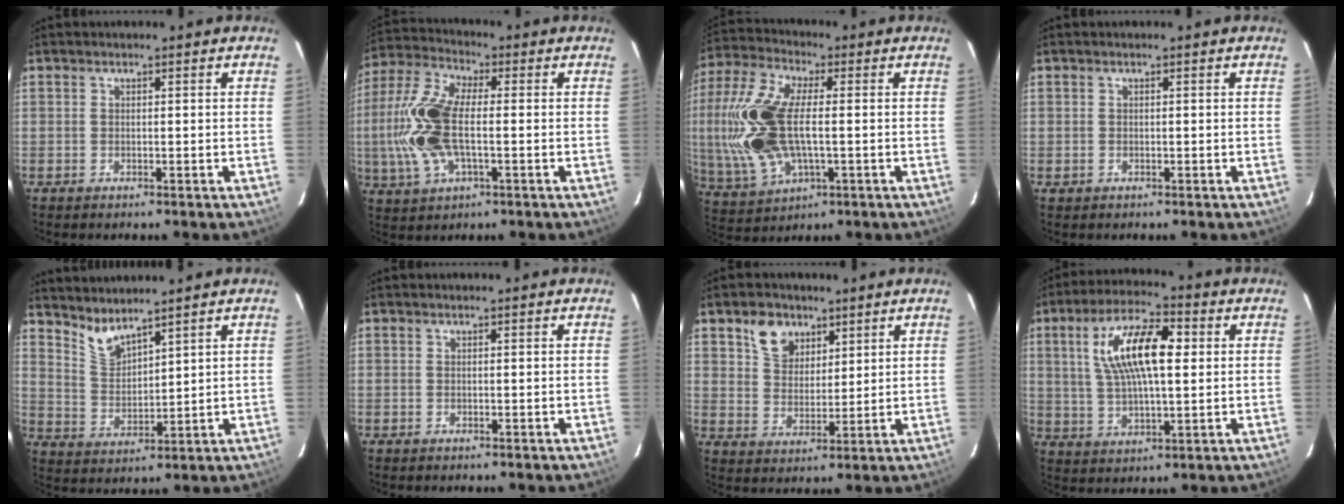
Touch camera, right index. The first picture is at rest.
{"total": 14.8, "force": [-1.4, 6.7, 13.1], "torque": [-0.299, 0.010, -0.033]}
{"total": 20.2, "force": [-0.7, 10.1, 17.5], "torque": [-0.402, 0.004, -0.006]}
{"total": 0.5, "force": [0.0, 0.5, 0.0], "torque": [0.002, 0.001, 0.001]}
{"total": 5.7, "force": [5.1, 1.0, 2.3], "torque": [-0.045, -0.008, 0.107]}
{"total": 0.0}
{"total": 7.3, "force": [4.3, 5.2, 2.8], "torque": [-0.049, 0.016, 0.083]}
{"total": 13.7, "force": [3.2, 4.9, 12.4], "torque": [-0.232, 0.019, 0.058]}